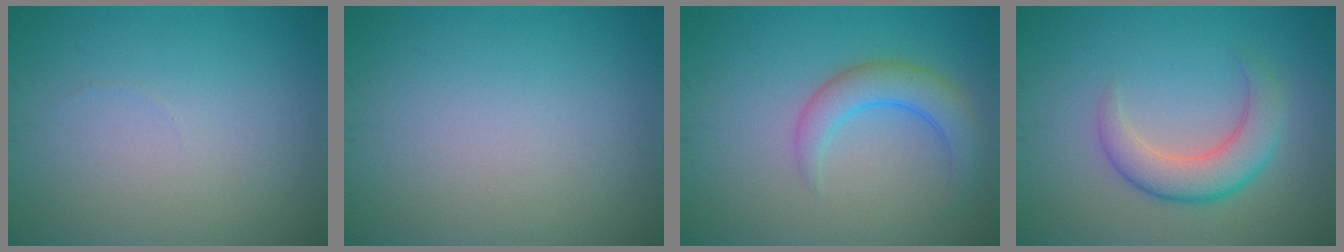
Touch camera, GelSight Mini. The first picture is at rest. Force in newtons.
{"total": 0.0}
{"total": 3.7, "press": 3.7, "slide": 0.3}
{"total": 4.3, "press": 4.3, "slide": 0.3}